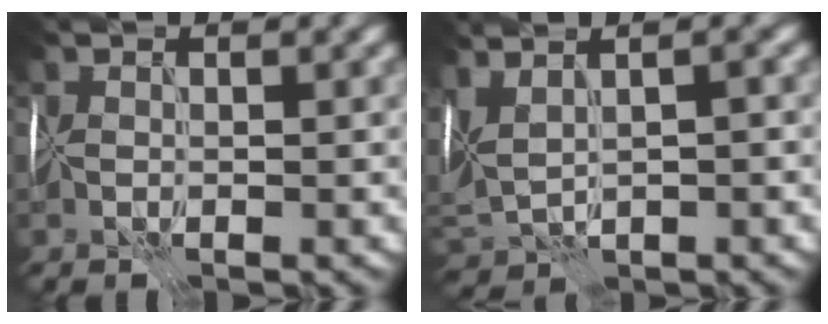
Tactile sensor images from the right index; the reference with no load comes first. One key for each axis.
{"total": 5.5, "fx": 0.4, "fy": 2.7, "fz": 4.8, "tx": -0.088, "ty": 0.009, "tz": 0.024}